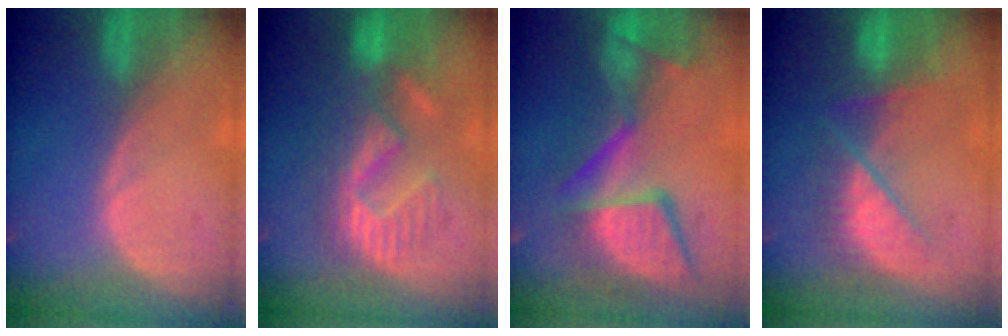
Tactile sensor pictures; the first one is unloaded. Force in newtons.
{"total": 10.5, "press": 9.6, "slide": 4.1}
{"total": 11.8, "press": 10.8, "slide": 4.7}
{"total": 7.5, "press": 7.2, "slide": 1.8}